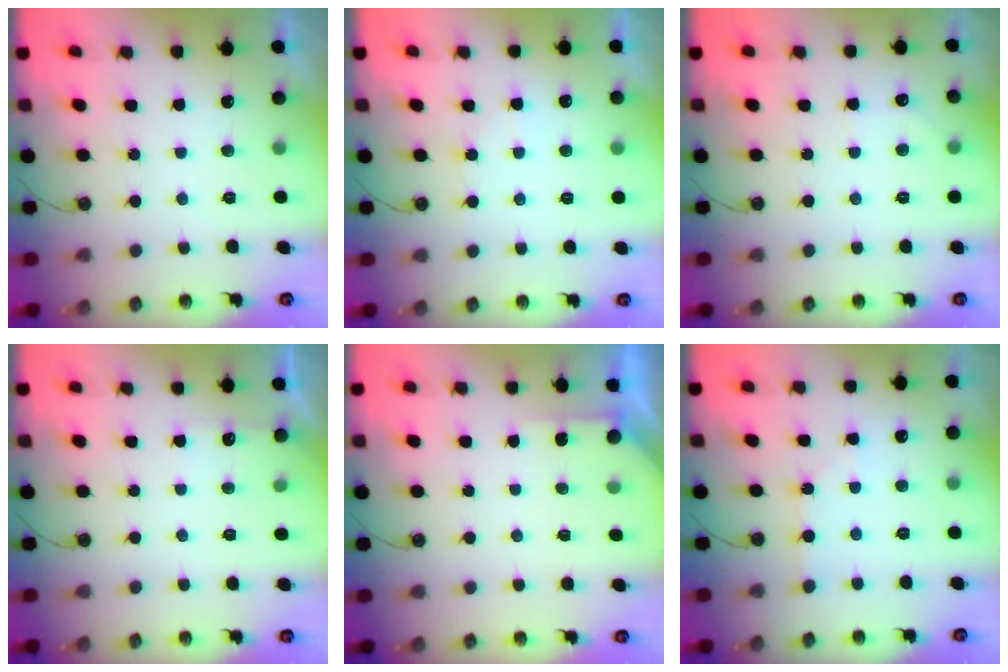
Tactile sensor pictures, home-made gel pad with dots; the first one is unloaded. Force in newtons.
{"total": 3.0, "press": 3.0, "slide": 0.6}
{"total": 2.8, "press": 2.8, "slide": 0.4}
{"total": 3.8, "press": 3.8, "slide": 0.3}
{"total": 2.8, "press": 2.8, "slide": 0.2}
{"total": 1.6, "press": 1.6, "slide": 0.3}